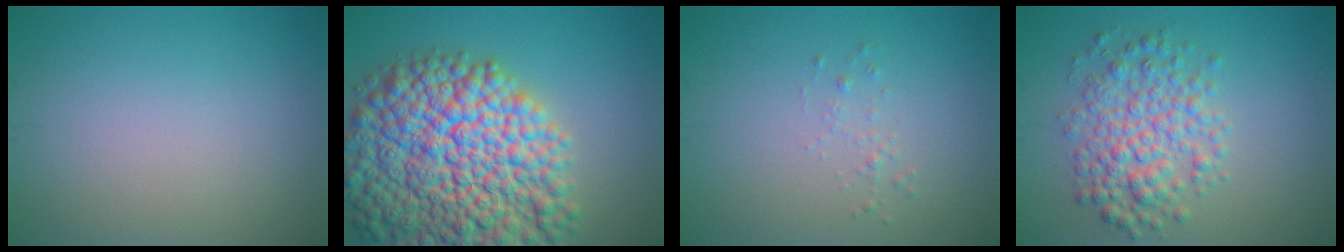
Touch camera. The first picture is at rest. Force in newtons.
{"total": 16.1, "press": 16.0, "slide": 0.8}
{"total": 0.8, "press": 0.8, "slide": 0.0}
{"total": 5.2, "press": 5.2, "slide": 0.1}